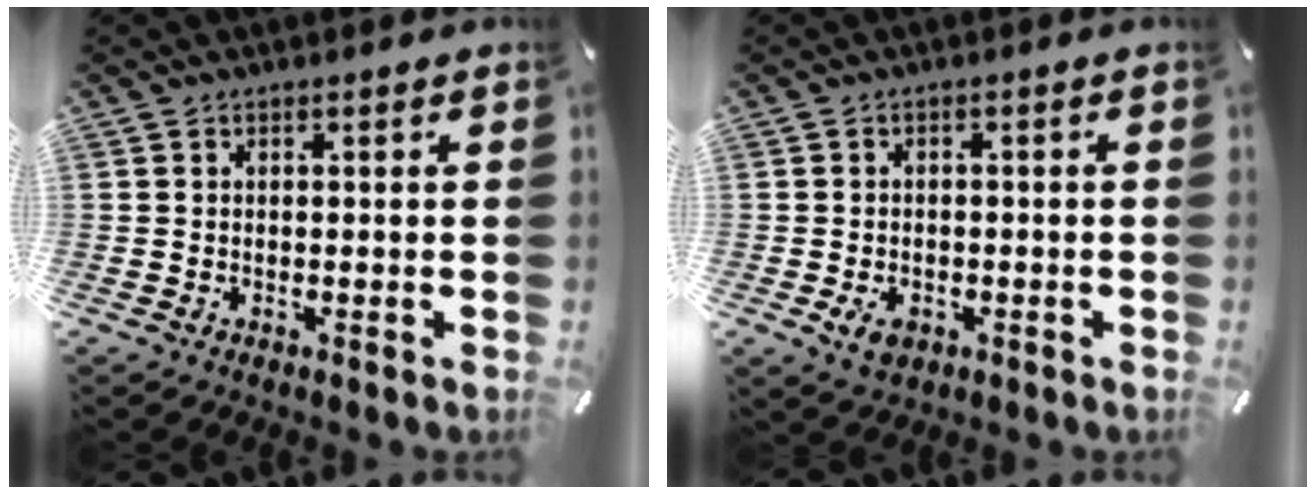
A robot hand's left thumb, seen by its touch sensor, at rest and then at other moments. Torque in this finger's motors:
{"motor_torque": [-0.30, 0.61, 0.01, 0.11, 0.01]}